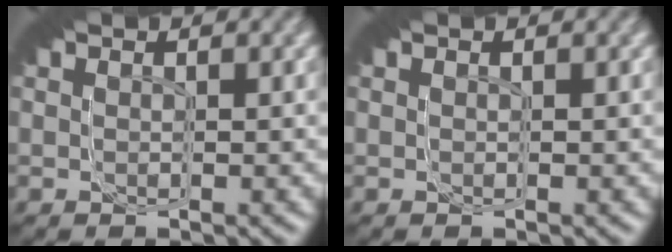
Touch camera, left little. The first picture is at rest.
{"total": 0.0}